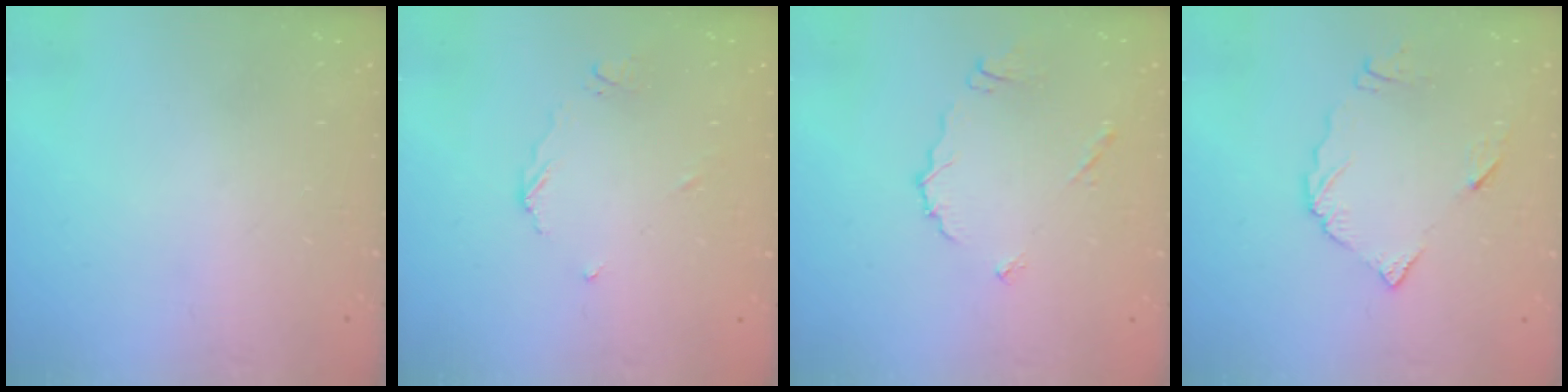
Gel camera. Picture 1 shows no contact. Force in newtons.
{"total": 4.2, "press": 4.2, "slide": 0.4}
{"total": 6.4, "press": 6.4, "slide": 0.3}
{"total": 7.9, "press": 7.8, "slide": 1.0}